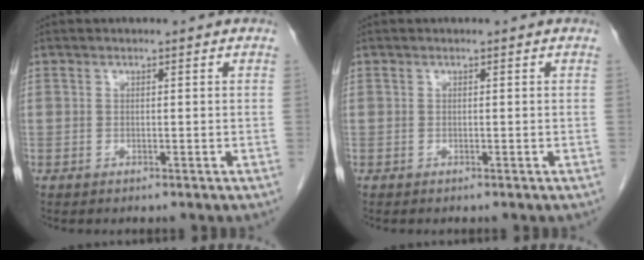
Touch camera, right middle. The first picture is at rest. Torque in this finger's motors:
{"motor_torque": [0.00, -0.01, -0.01, 0.01]}